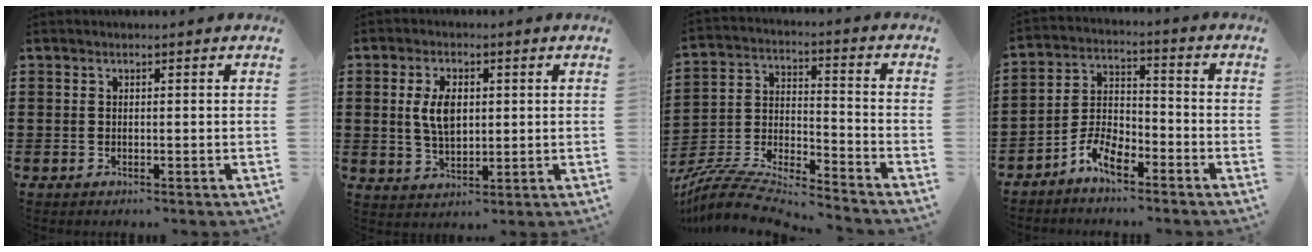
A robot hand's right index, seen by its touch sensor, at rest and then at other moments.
{"total": 5.7, "force": [0.9, 3.1, 4.7], "torque": [-0.107, 0.008, 0.012]}
{"total": 7.7, "force": [-7.2, 0.9, 2.6], "torque": [-0.065, -0.004, -0.146]}
{"total": 6.2, "force": [-4.4, 2.8, 3.4], "torque": [-0.077, 0.013, -0.087]}